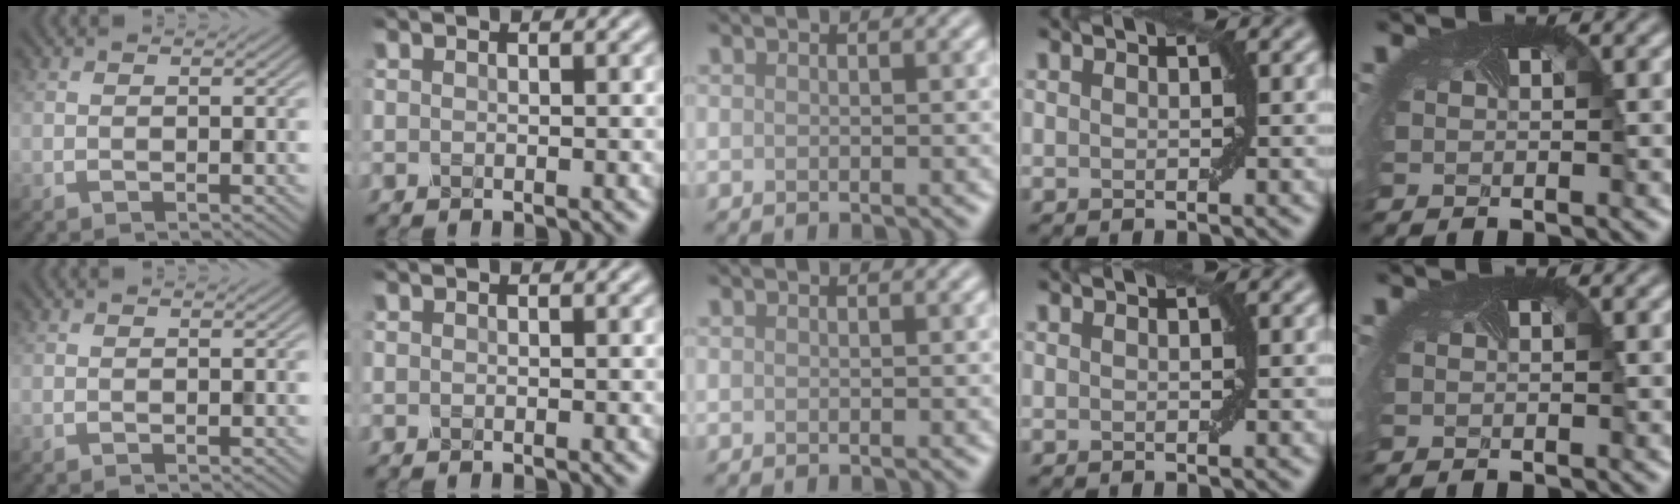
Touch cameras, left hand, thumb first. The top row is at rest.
{}